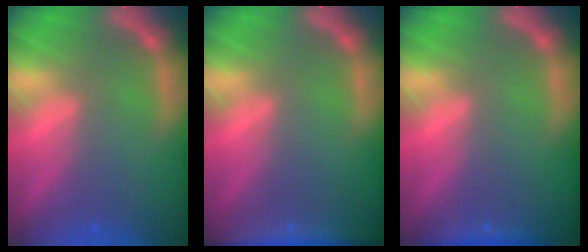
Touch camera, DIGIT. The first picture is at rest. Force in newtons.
{"total": 4.4}
{"total": 1.4}